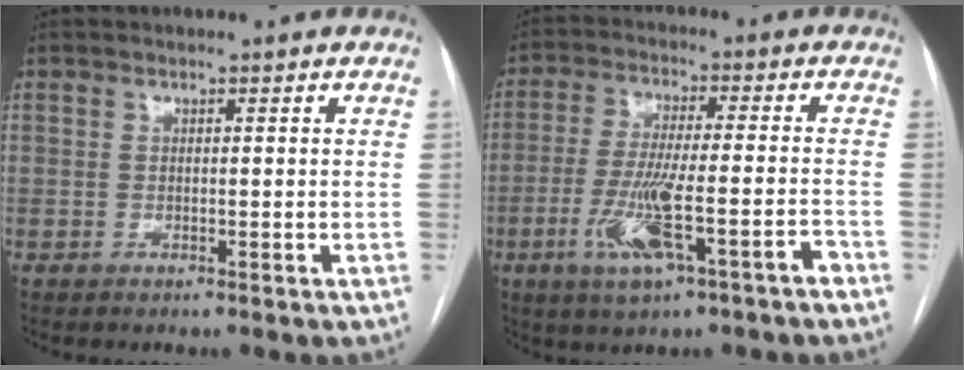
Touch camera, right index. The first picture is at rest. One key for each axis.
{"total": 10.7, "fx": -5.0, "fy": 1.2, "fz": 9.4, "tx": -0.179, "ty": -0.006, "tz": -0.084}